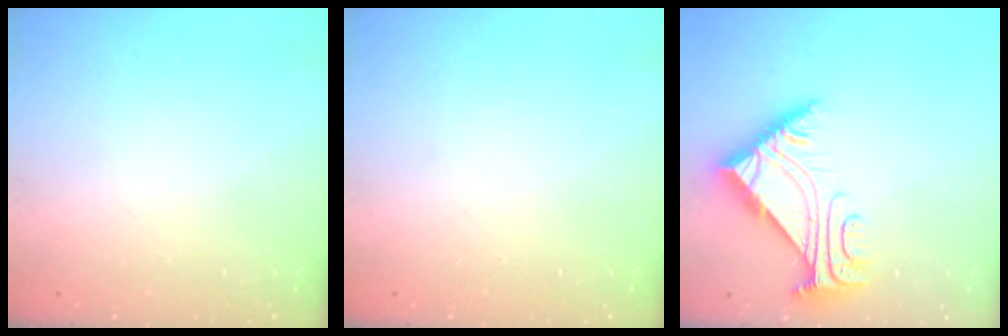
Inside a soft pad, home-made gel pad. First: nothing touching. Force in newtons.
{"total": 0.0}
{"total": 7.2, "press": 7.1, "slide": 0.9}